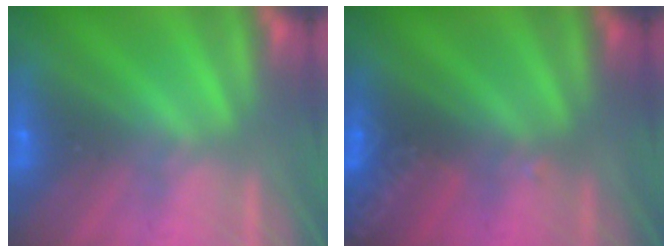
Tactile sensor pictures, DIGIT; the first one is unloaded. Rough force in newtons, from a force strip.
{"total": 2.8}